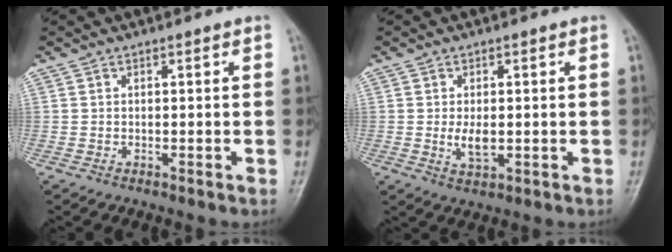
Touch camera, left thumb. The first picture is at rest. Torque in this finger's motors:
{"motor_torque": [0.13, 0.16, 0.48, 0.09, 0.02]}